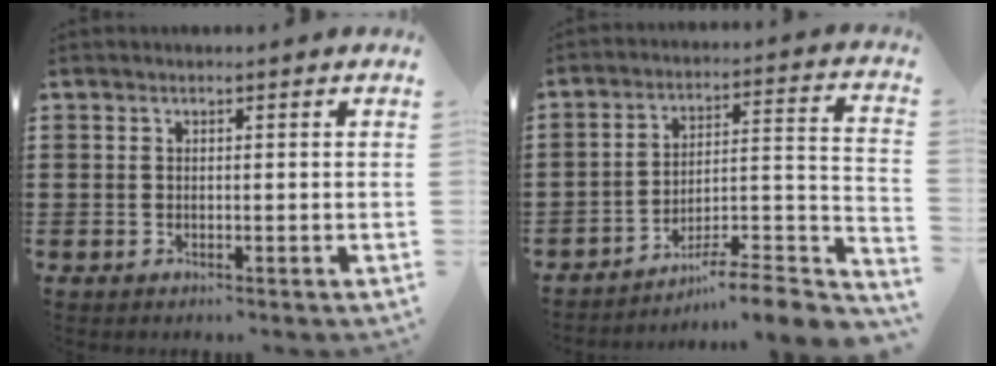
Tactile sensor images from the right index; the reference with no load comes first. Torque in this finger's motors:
{"motor_torque": [-1.65, 0.48, -0.02, -0.03]}